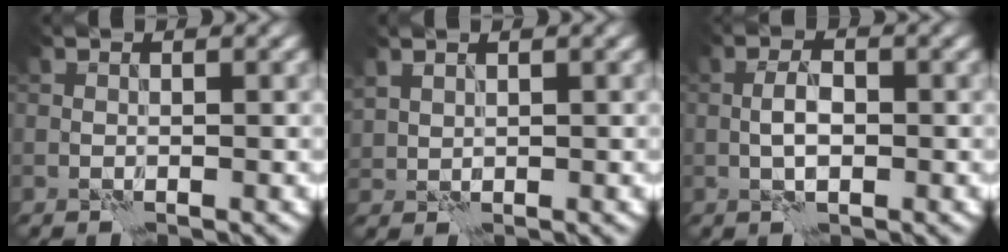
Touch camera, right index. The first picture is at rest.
{"total": 1.2, "force": [1.1, 0.5, 0.3], "torque": [-0.010, 0.005, 0.027]}
{"total": 2.5, "force": [-0.4, 1.1, 2.2], "torque": [-0.042, 0.005, -0.010]}